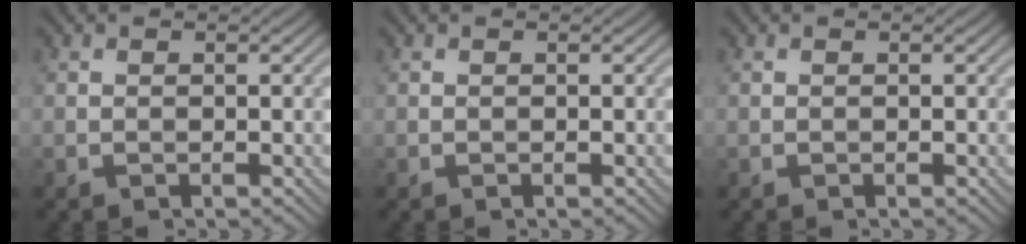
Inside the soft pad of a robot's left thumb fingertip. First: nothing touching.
{"total": 0.0}
{"total": 0.0}